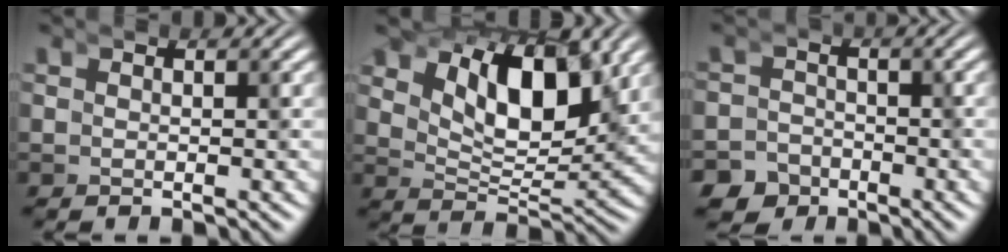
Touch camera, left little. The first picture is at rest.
{"total": 7.4, "force": [2.0, 3.8, 6.0], "torque": [-0.108, -0.008, 0.031]}
{"total": 6.0, "force": [-4.9, 3.5, 0.2], "torque": [-0.022, -0.029, -0.086]}